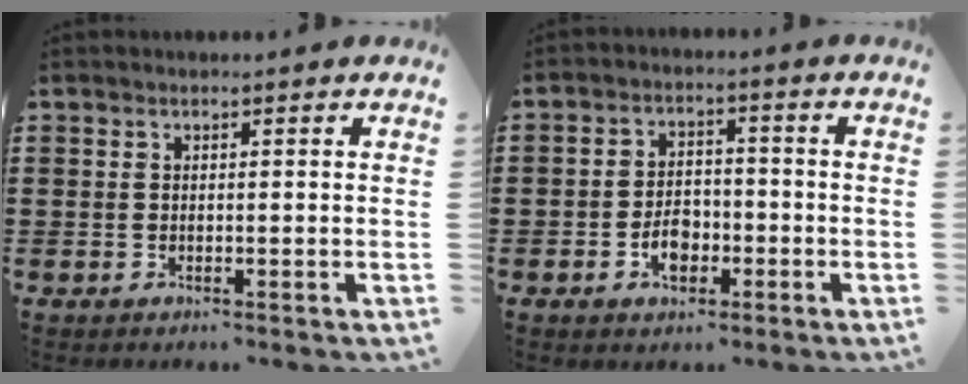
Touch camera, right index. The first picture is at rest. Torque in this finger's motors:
{"motor_torque": [2.14, 0.00, 0.57, 0.01]}